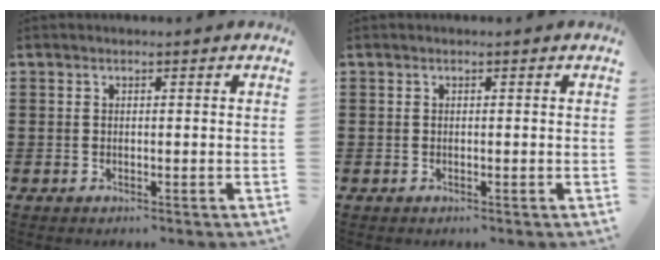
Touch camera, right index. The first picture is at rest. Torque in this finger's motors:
{"motor_torque": [-0.03, 0.06, 0.00, 0.00]}